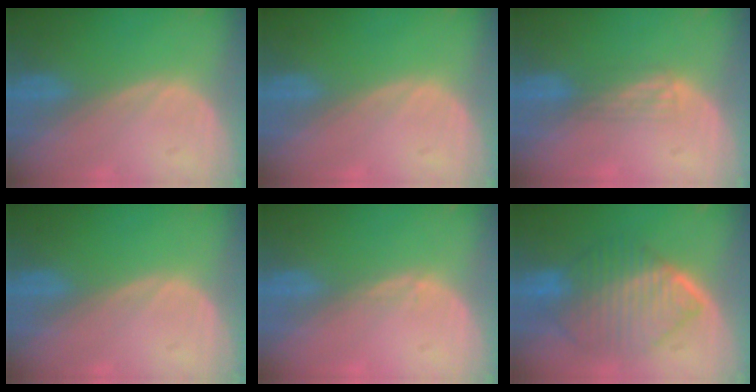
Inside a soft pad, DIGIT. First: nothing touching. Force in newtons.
{"total": 0.0}
{"total": 2.2, "press": 1.8, "slide": 1.2}
{"total": 0.0}
{"total": 0.6, "press": 0.4, "slide": 0.4}
{"total": 10.1, "press": 10.1, "slide": 1.0}